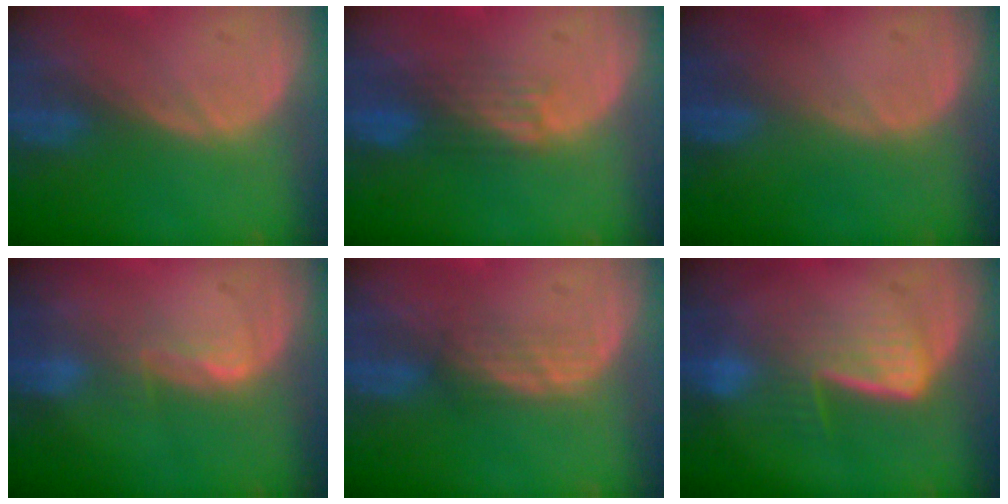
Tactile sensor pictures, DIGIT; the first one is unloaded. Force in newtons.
{"total": 3.9, "press": 3.2, "slide": 2.2}
{"total": 0.0}
{"total": 2.0, "press": 2.0, "slide": 0.3}
{"total": 2.3, "press": 2.2, "slide": 0.3}
{"total": 6.9, "press": 5.8, "slide": 3.7}